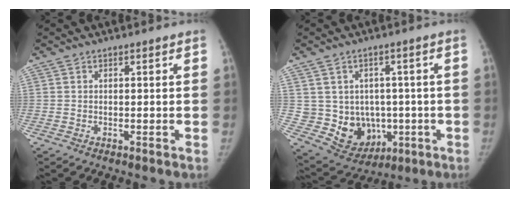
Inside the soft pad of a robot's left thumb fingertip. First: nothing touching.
{"total": 12.0, "force": [-1.0, 10.3, 6.0], "torque": [-0.060, 0.009, 0.016]}